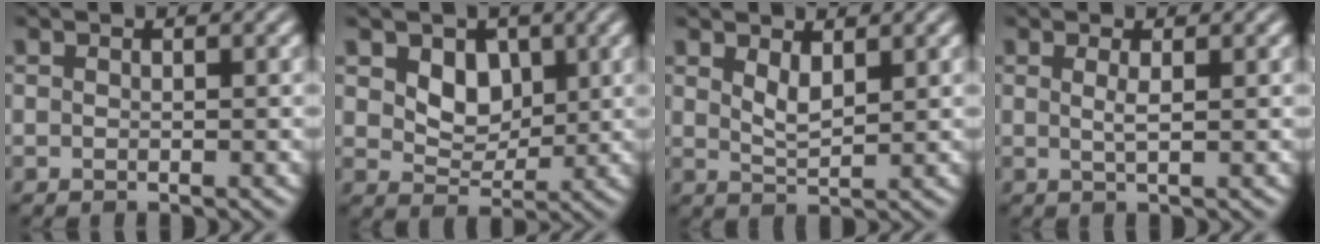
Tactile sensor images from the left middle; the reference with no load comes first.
{"total": 3.0, "force": [0.9, 2.3, 1.7], "torque": [-0.040, -0.010, 0.015]}
{"total": 1.7, "force": [0.9, 0.6, 1.3], "torque": [-0.035, -0.008, 0.024]}
{"total": 1.0, "force": [0.2, 0.2, 1.0], "torque": [-0.021, -0.003, 0.002]}